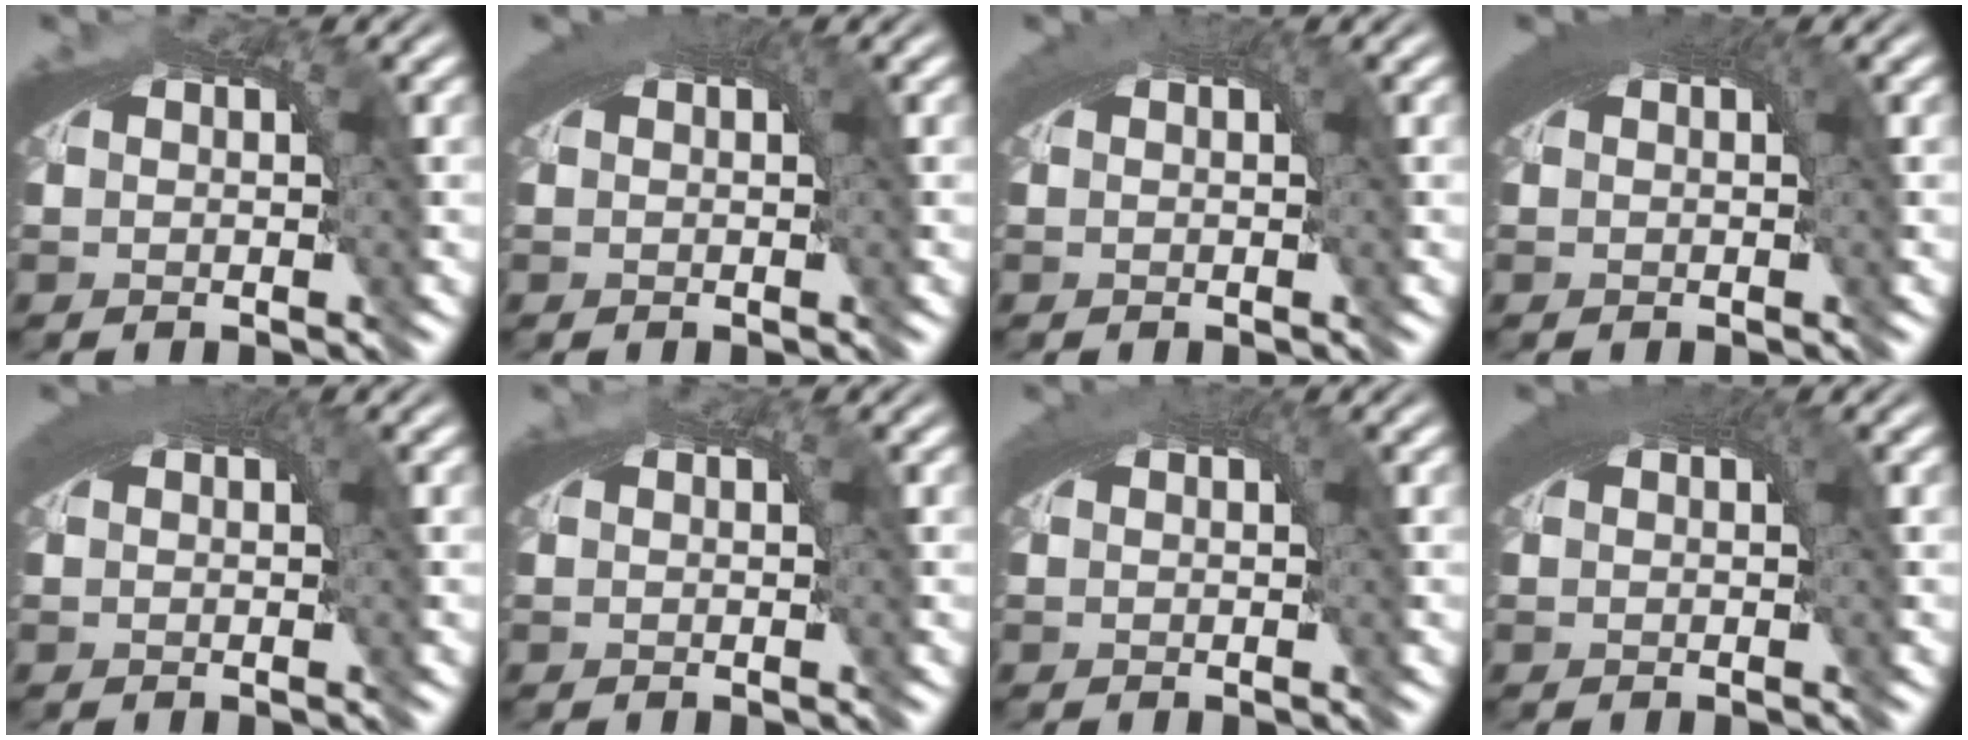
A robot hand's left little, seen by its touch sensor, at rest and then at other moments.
{"total": 1.6, "force": [1.0, 0.2, 1.3], "torque": [-0.010, 0.008, 0.012]}
{"total": 1.0, "force": [0.7, -0.1, 0.7], "torque": [-0.004, 0.007, 0.010]}
{"total": 3.3, "force": [1.3, 1.1, 2.8], "torque": [-0.032, 0.015, 0.014]}
{"total": 2.0, "force": [1.1, 0.4, 1.6], "torque": [-0.014, 0.010, 0.013]}
{"total": 0.0}
{"total": 1.6, "force": [0.8, 0.3, 1.4], "torque": [-0.011, 0.008, 0.009]}
{"total": 2.8, "force": [1.3, 0.8, 2.3], "torque": [-0.024, 0.013, 0.014]}